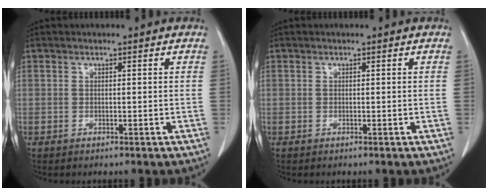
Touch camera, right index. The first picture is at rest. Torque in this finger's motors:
{"motor_torque": [-0.02, 0.02, 0.00, -0.01]}